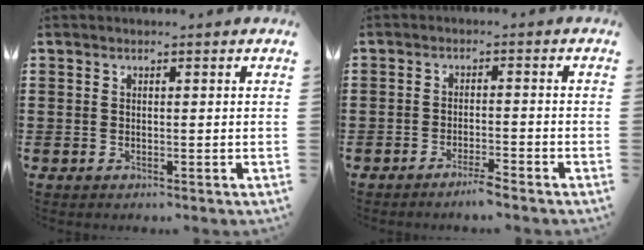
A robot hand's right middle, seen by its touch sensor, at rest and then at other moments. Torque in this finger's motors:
{"motor_torque": [0.08, -0.02, 0.15, 0.04]}